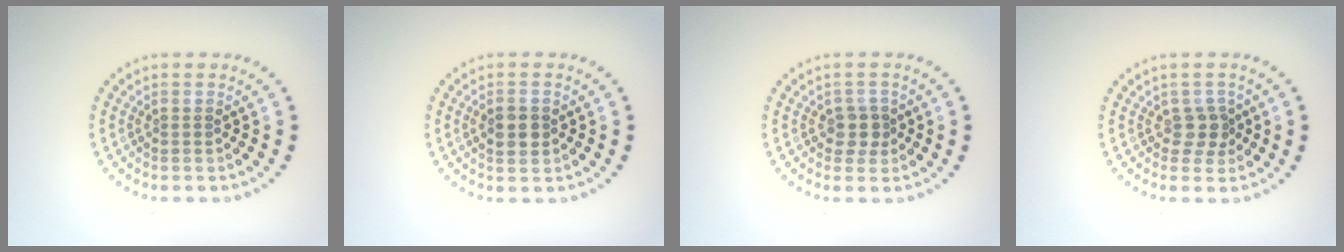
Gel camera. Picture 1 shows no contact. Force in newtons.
{"total": 2.7, "press": 2.7, "slide": 0.1}
{"total": 1.9, "press": 1.6, "slide": 0.9}
{"total": 1.9, "press": 1.5, "slide": 1.1}